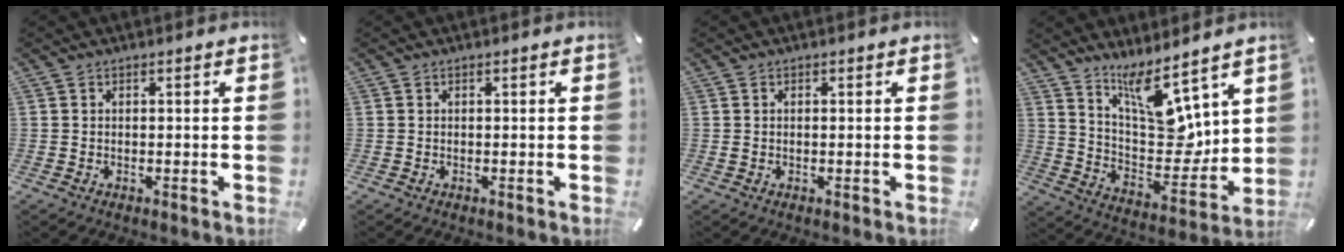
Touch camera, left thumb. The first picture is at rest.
{"total": 0.0}
{"total": 0.8, "force": [0.1, 0.7, 0.5], "torque": [-0.002, 0.001, -0.002]}
{"total": 13.8, "force": [9.6, 5.9, 7.9], "torque": [-0.118, -0.089, 0.176]}